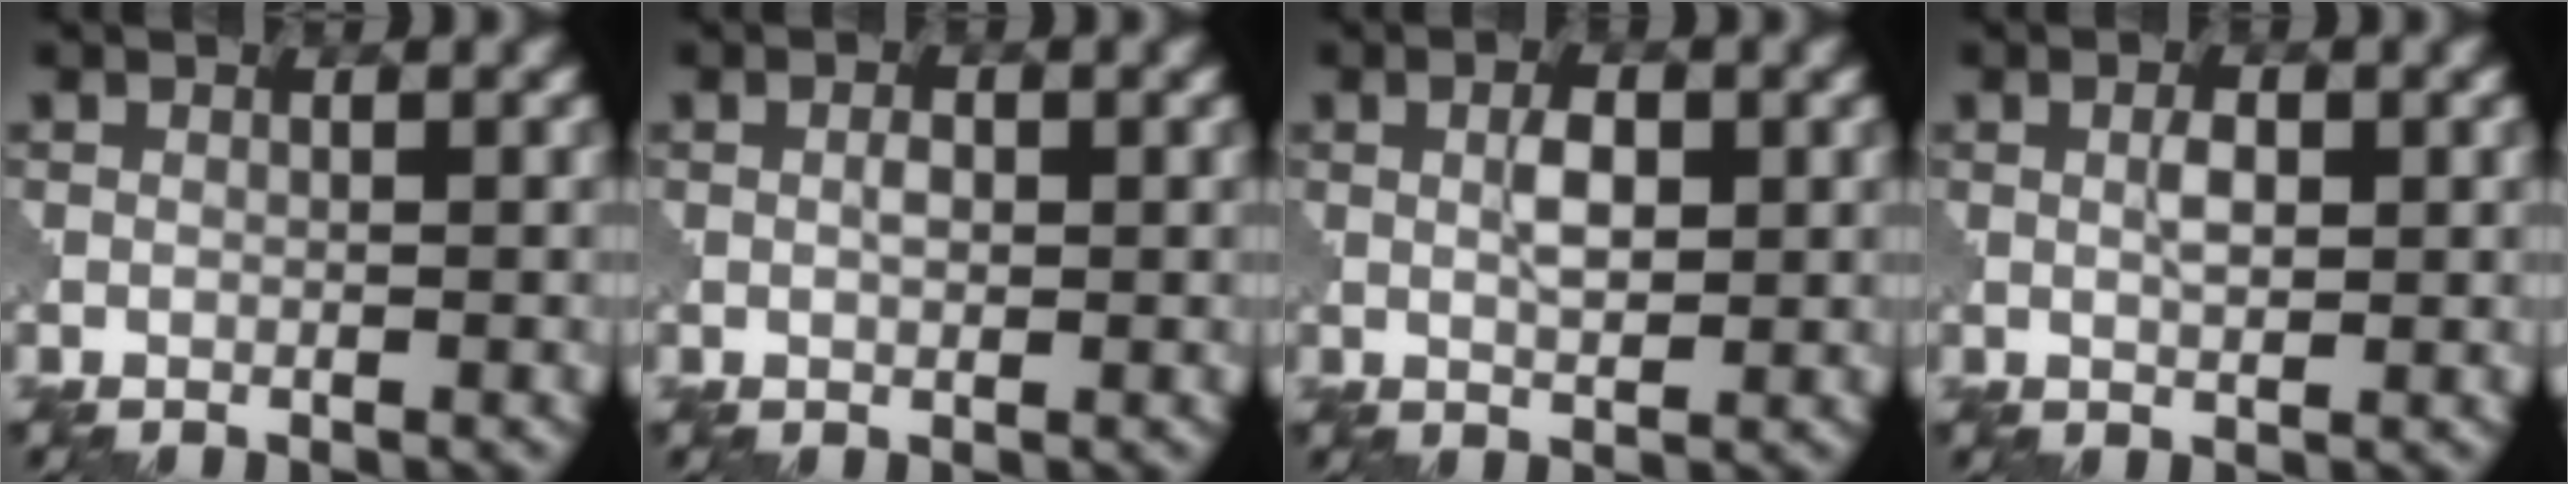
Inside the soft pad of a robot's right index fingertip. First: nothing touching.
{"total": 1.2, "force": [0.2, 0.6, 1.0], "torque": [-0.016, 0.001, 0.005]}
{"total": 2.4, "force": [0.7, 1.0, 2.1], "torque": [-0.042, 0.002, 0.013]}
{"total": 1.7, "force": [0.6, 0.6, 1.5], "torque": [-0.028, 0.002, 0.012]}